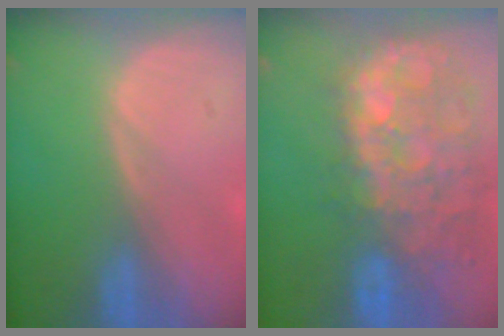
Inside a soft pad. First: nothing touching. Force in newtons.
{"total": 13.5, "press": 11.6, "slide": 6.8}